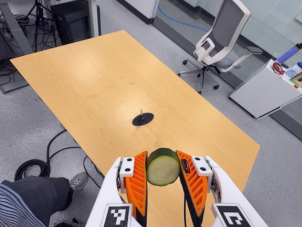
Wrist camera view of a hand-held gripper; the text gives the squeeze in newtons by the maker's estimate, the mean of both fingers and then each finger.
{"total": 10.3, "left": 9.7, "right": 10.8}